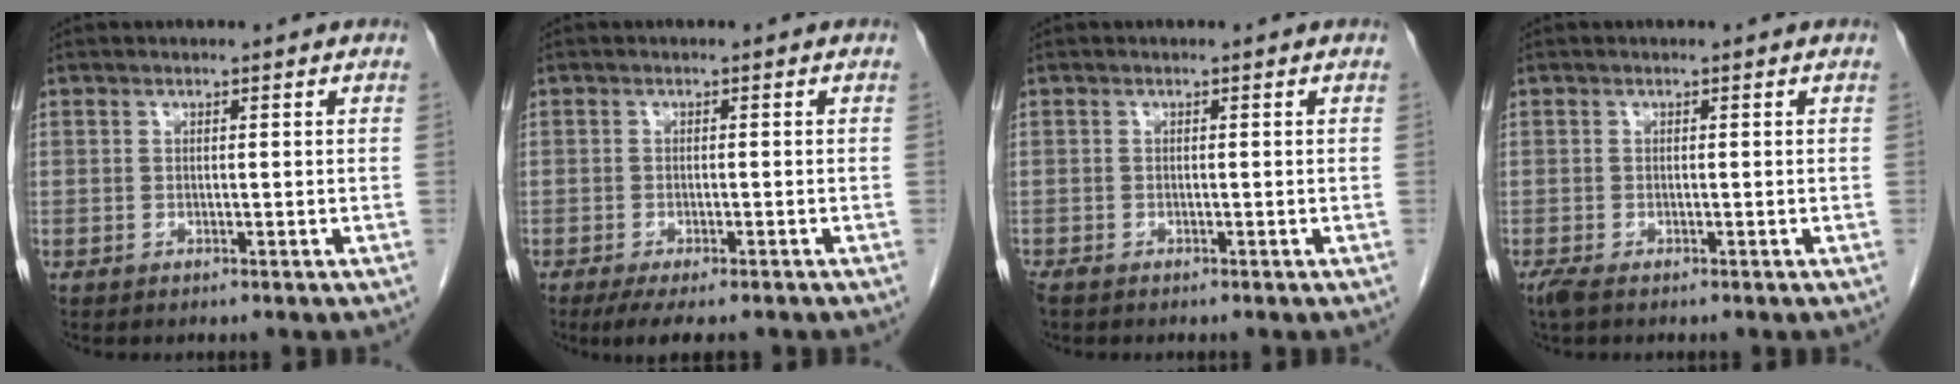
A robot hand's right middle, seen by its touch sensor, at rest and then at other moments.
{"total": 6.4, "force": [-5.0, 1.4, 3.7], "torque": [-0.052, -0.012, -0.076]}
{"total": 1.2, "force": [-1.0, 0.4, 0.5], "torque": [-0.014, -0.004, -0.017]}
{"total": 1.8, "force": [-1.3, 0.4, 1.1], "torque": [-0.030, -0.008, -0.025]}